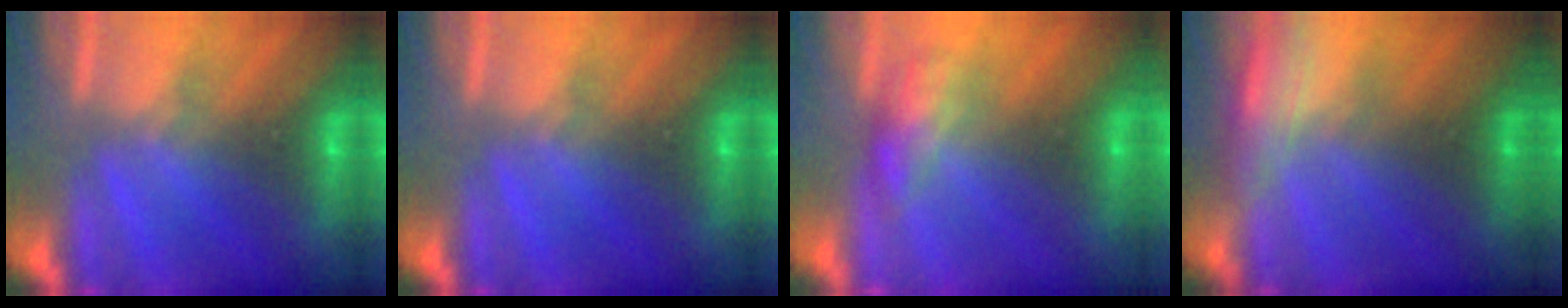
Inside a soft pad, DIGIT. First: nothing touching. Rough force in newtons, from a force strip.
{"total": 0.0}
{"total": 2.7}
{"total": 2.9}